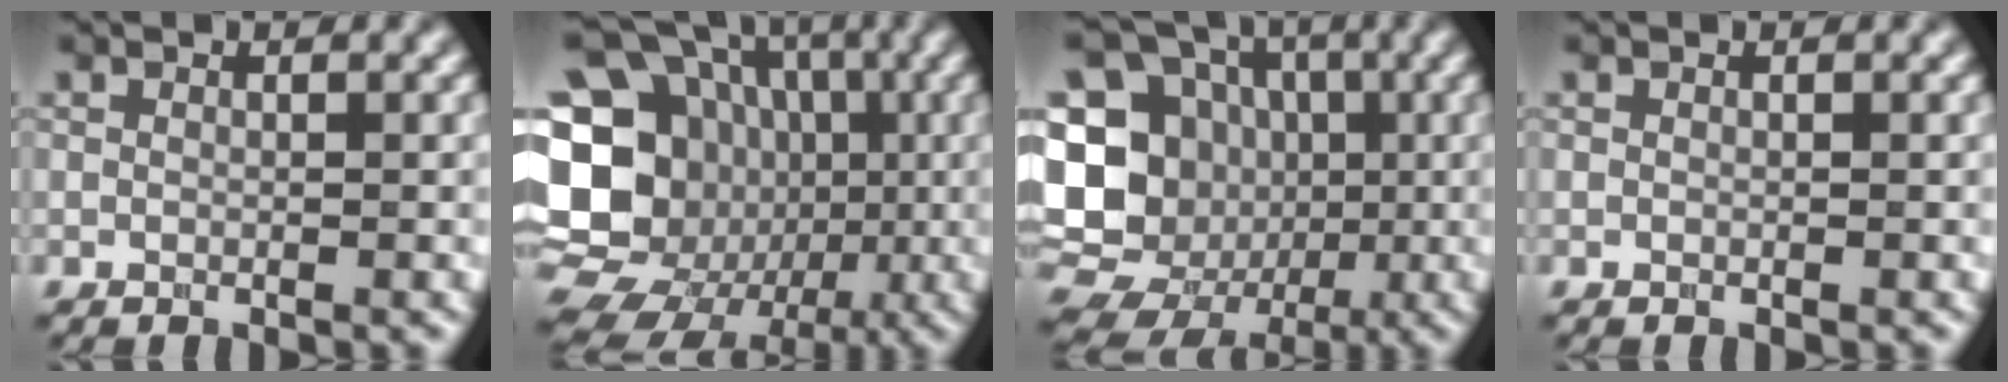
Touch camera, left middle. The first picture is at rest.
{"total": 23.0, "force": [-2.5, 20.9, 9.4], "torque": [-0.181, 0.017, -0.077]}
{"total": 17.0, "force": [-1.3, 15.6, 6.7], "torque": [-0.183, 0.024, -0.043]}
{"total": 0.0}